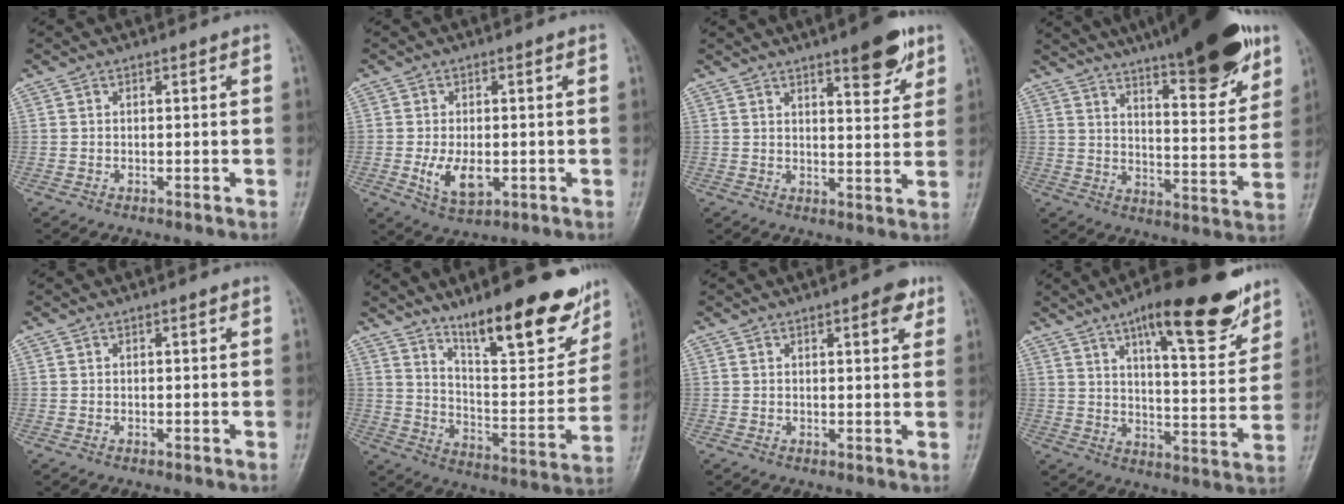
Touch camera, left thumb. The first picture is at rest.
{"total": 6.5, "force": [-1.2, 3.6, 5.3], "torque": [-0.091, -0.009, -0.015]}
{"total": 8.4, "force": [5.2, 2.4, 6.1], "torque": [-0.067, -0.030, 0.071]}
{"total": 23.4, "force": [16.0, 5.7, 16.1], "torque": [-0.207, -0.056, 0.232]}
{"total": 0.0}
{"total": 20.9, "force": [14.3, 5.9, 14.0], "torque": [-0.161, -0.083, 0.227]}
{"total": 4.0, "force": [2.1, 1.4, 3.1], "torque": [-0.030, -0.006, 0.023]}
{"total": 19.2, "force": [12.4, 5.2, 13.7], "torque": [-0.163, -0.060, 0.187]}